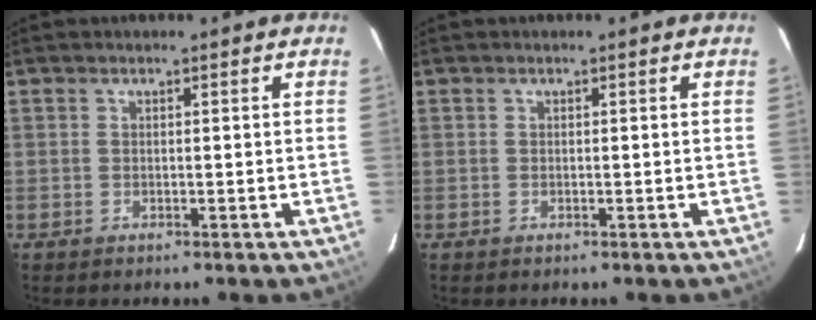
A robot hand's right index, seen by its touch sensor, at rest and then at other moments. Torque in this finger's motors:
{"motor_torque": [0.00, 0.00, 0.01, 0.00]}